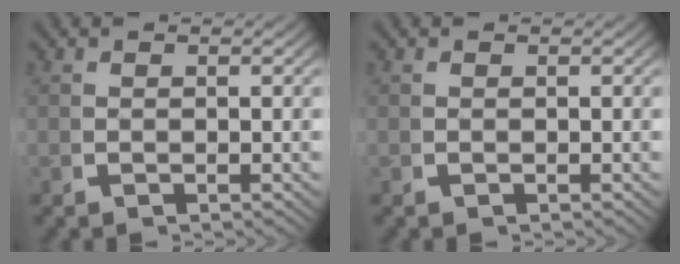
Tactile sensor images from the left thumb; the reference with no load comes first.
{"total": 0.0}